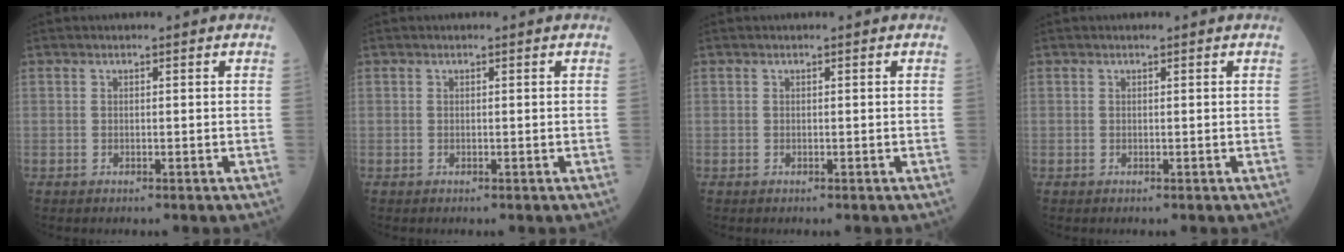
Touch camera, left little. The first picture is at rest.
{"total": 0.0}
{"total": 0.0}
{"total": 0.0}